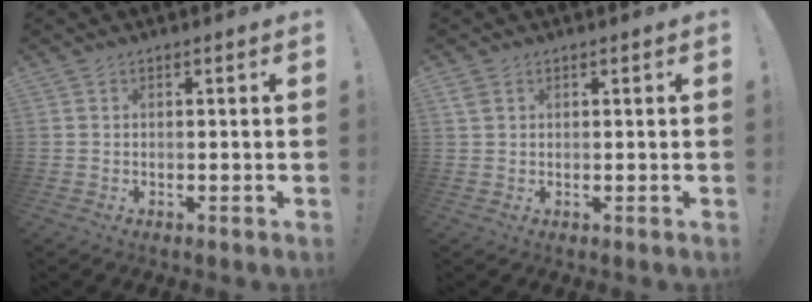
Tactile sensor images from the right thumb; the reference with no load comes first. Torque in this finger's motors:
{"motor_torque": [0.39, 0.29, 0.47, 0.04, 0.04]}